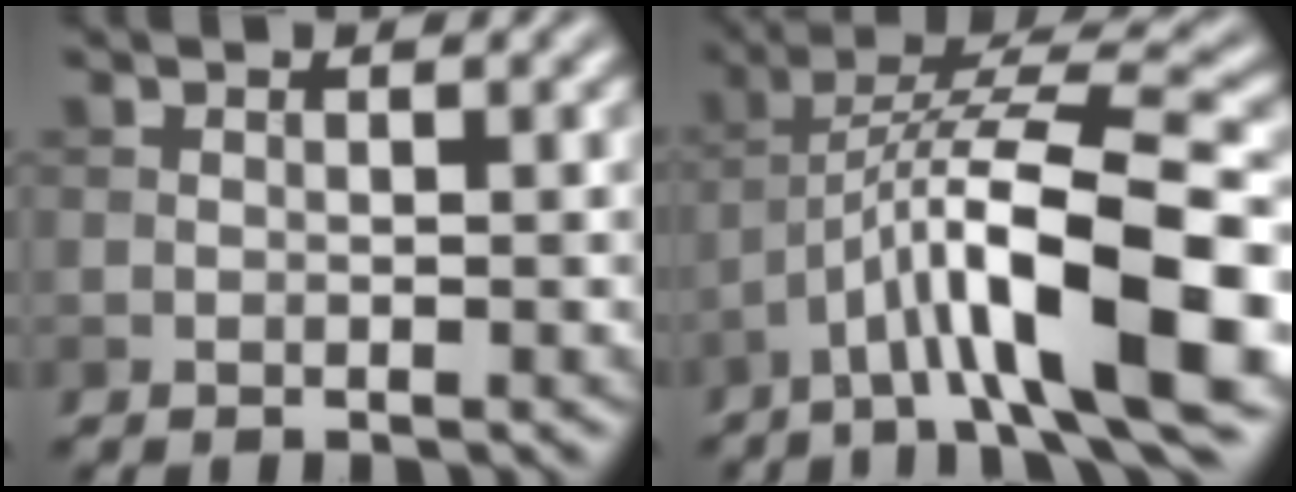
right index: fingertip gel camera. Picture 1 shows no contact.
{"total": 13.0, "force": [-4.6, 3.4, 11.7], "torque": [-0.194, 0.009, -0.070]}